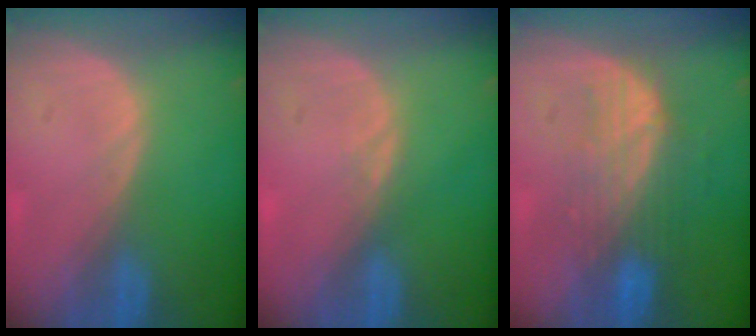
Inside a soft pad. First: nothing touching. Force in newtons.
{"total": 0.5, "press": 0.5, "slide": 0.1}
{"total": 7.2, "press": 7.0, "slide": 1.5}